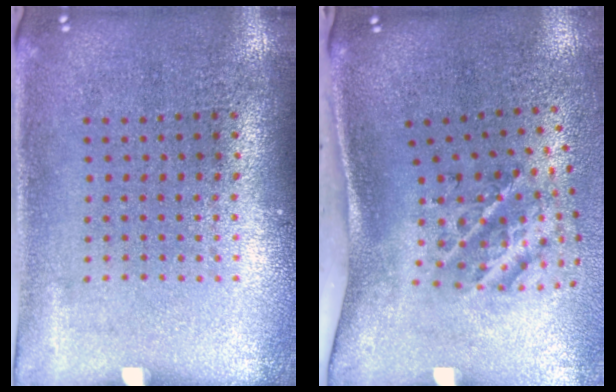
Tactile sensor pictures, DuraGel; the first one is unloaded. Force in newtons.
{"total": 2.3, "press": 1.3, "slide": 1.9}